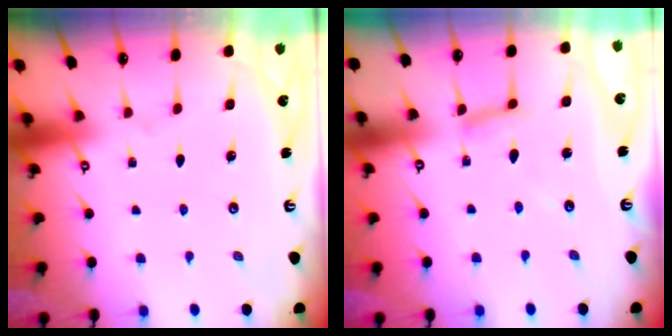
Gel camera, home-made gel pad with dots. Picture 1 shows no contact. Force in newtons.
{"total": 5.1, "press": 5.1, "slide": 0.4}